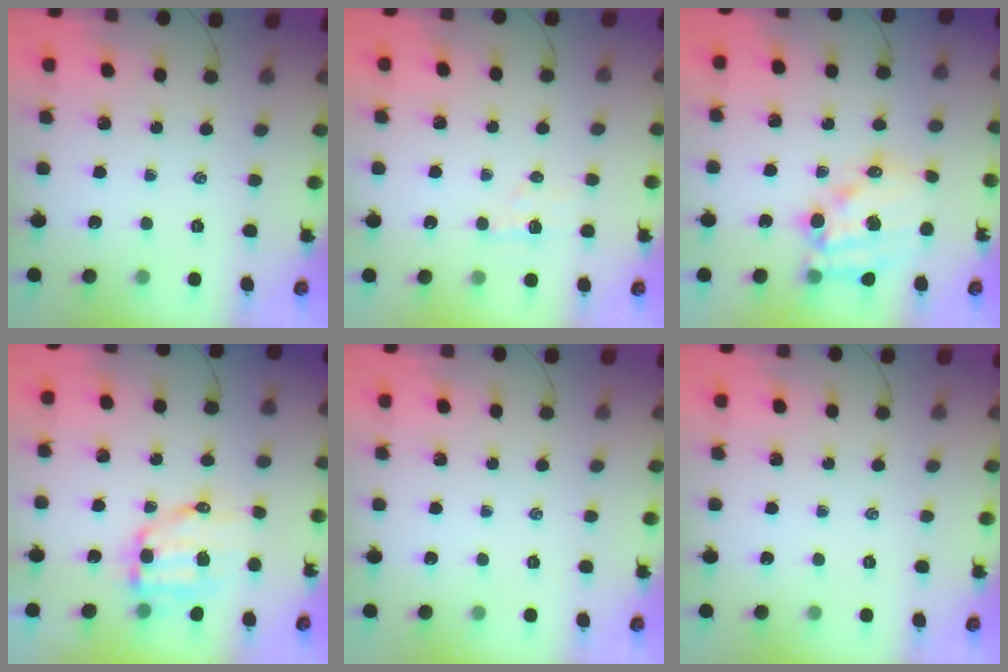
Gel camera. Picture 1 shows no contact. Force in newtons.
{"total": 5.2, "press": 5.1, "slide": 1.0}
{"total": 15.7, "press": 15.3, "slide": 3.8}
{"total": 10.0, "press": 9.8, "slide": 1.9}
{"total": 0.0}
{"total": 0.0}